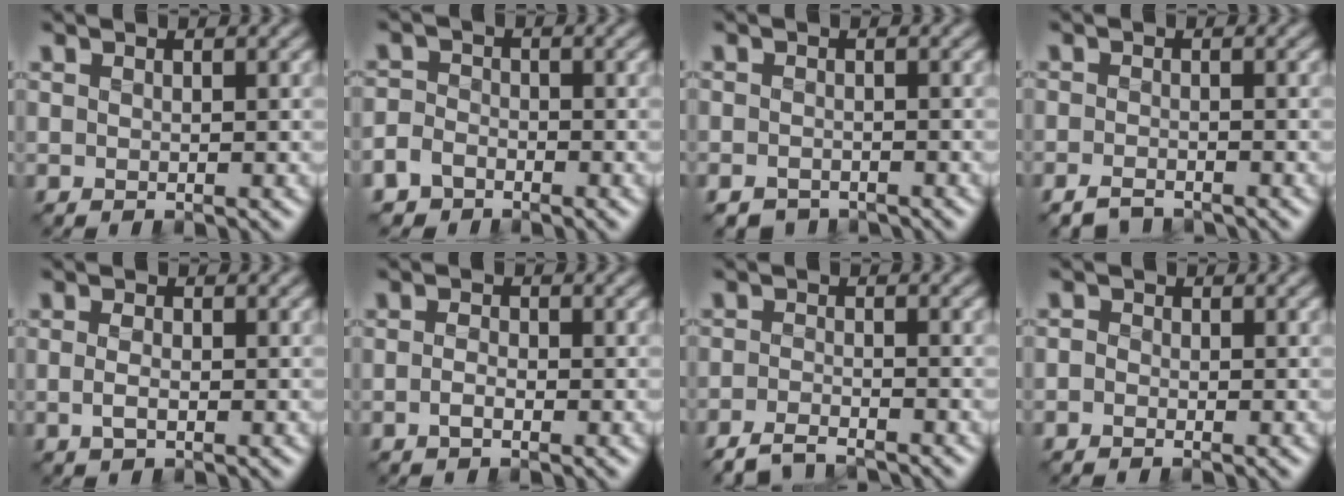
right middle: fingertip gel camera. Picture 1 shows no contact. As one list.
[{"total": 4.6, "force": [-3.2, 3.1, 1.0], "torque": [0.004, -0.009, -0.064]}, {"total": 2.0, "force": [-1.8, 0.8, 0.4], "torque": [-0.004, -0.004, -0.037]}, {"total": 2.1, "force": [-1.8, 0.7, 0.7], "torque": [-0.014, -0.003, -0.040]}, {"total": 1.6, "force": [-0.4, 0.9, 1.3], "torque": [-0.032, -0.002, -0.010]}, {"total": 1.4, "force": [-0.7, 0.7, 1.0], "torque": [-0.024, 0.000, -0.019]}, {"total": 2.7, "force": [-2.6, 0.4, 0.9], "torque": [-0.018, -0.004, -0.055]}, {"total": 0.9, "force": [-0.6, 0.6, 0.2], "torque": [-0.003, -0.003, -0.017]}]